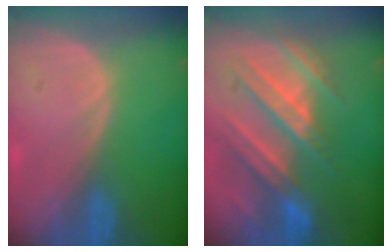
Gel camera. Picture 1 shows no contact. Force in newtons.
{"total": 10.0, "press": 9.5, "slide": 2.9}